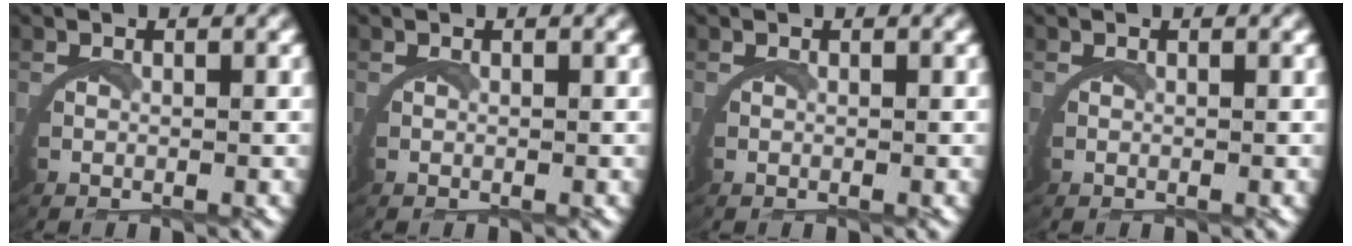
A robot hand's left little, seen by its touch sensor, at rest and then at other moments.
{"total": 0.0}
{"total": 0.0}
{"total": 0.0}